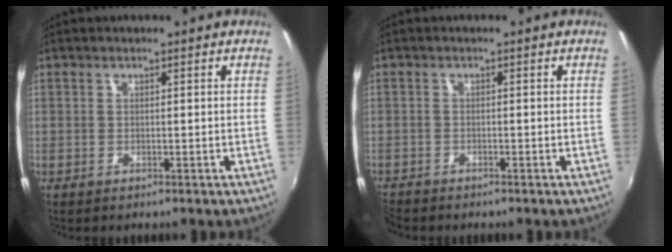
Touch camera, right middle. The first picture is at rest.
{"total": 2.9, "force": [-2.8, 0.8, 0.5], "torque": [-0.024, -0.014, -0.056]}